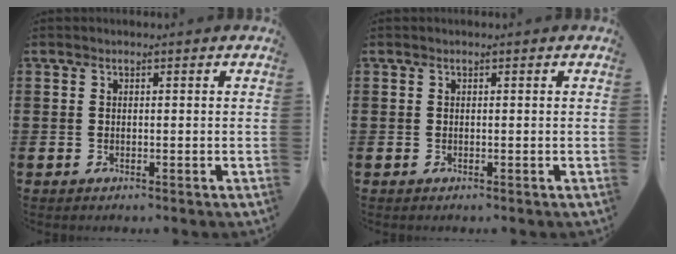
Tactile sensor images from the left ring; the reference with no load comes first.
{"total": 0.0}